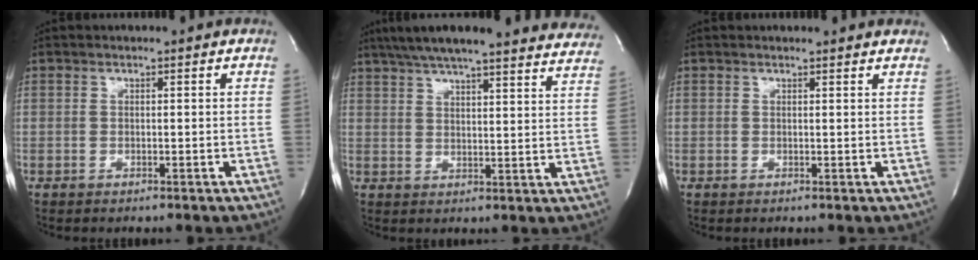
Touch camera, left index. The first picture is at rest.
{"total": 29.8, "force": [26.5, 3.7, 13.2], "torque": [-0.213, -0.030, 0.322]}
{"total": 3.7, "force": [3.6, 0.6, 0.7], "torque": [-0.014, 0.008, 0.031]}